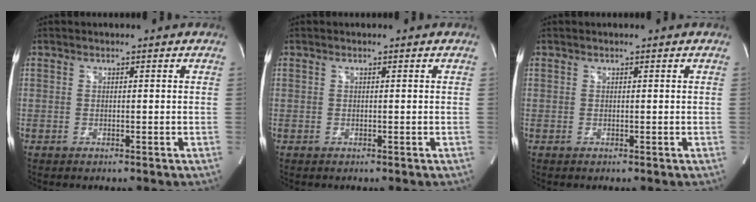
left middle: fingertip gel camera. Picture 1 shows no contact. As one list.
[{"total": 0.0}, {"total": 0.0}]